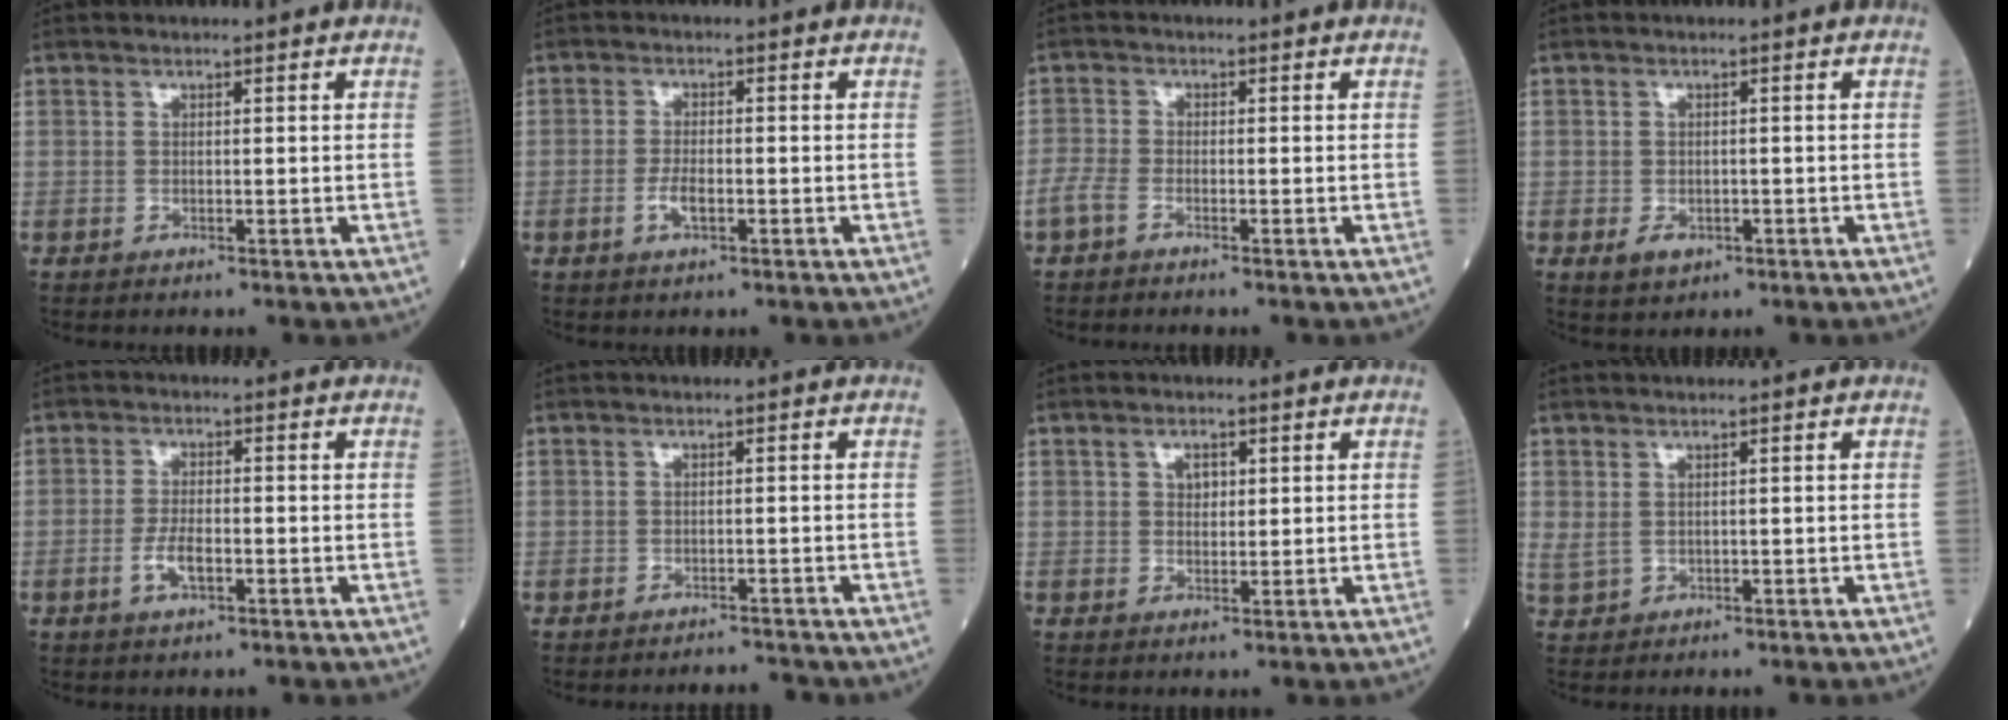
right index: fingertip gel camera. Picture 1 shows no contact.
{"total": 2.8, "force": [-1.0, 0.9, 2.4], "torque": [-0.051, 0.000, -0.018]}
{"total": 2.5, "force": [-1.7, 1.0, 1.6], "torque": [-0.040, 0.000, -0.037]}
{"total": 2.6, "force": [-1.1, 1.8, 1.4], "torque": [-0.020, 0.000, -0.004]}
{"total": 3.7, "force": [-1.3, 1.2, 3.2], "torque": [-0.067, 0.001, -0.025]}
{"total": 1.5, "force": [-1.5, 0.3, 0.1], "torque": [-0.001, -0.005, -0.017]}
{"total": 2.5, "force": [0.9, 1.6, 1.7], "torque": [-0.027, 0.003, 0.016]}
{"total": 1.9, "force": [0.5, 1.3, 1.3], "torque": [-0.034, 0.009, 0.019]}